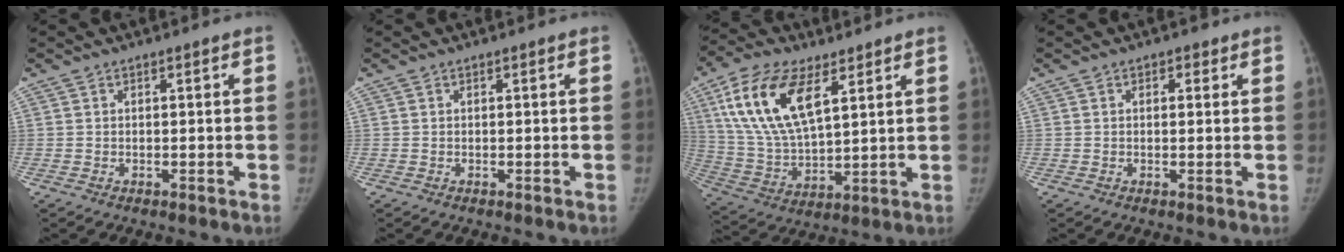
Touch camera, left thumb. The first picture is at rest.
{"total": 0.0}
{"total": 17.8, "force": [7.8, 8.5, 13.6], "torque": [-0.252, -0.021, 0.154]}
{"total": 1.8, "force": [0.9, 1.1, 1.1], "torque": [-0.004, -0.001, 0.009]}